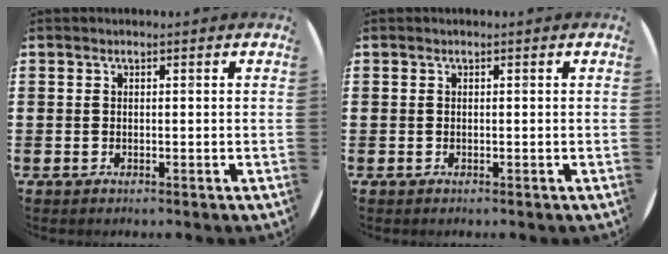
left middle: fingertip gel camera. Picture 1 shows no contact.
{"total": 0.0}